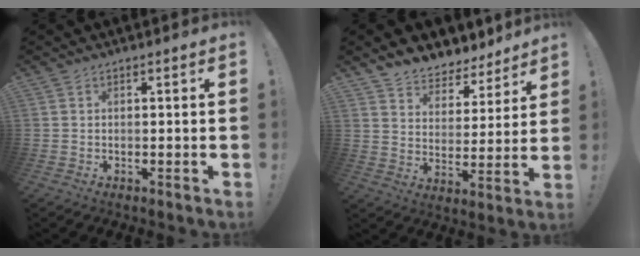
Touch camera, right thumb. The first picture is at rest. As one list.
[{"total": 7.5, "force": [6.6, 3.4, 0.9], "torque": [-0.019, -0.067, 0.124]}]